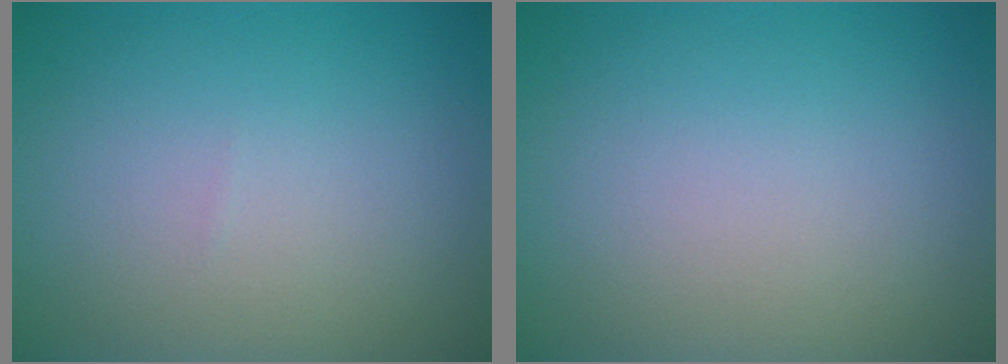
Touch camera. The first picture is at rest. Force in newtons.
{"total": 0.0}